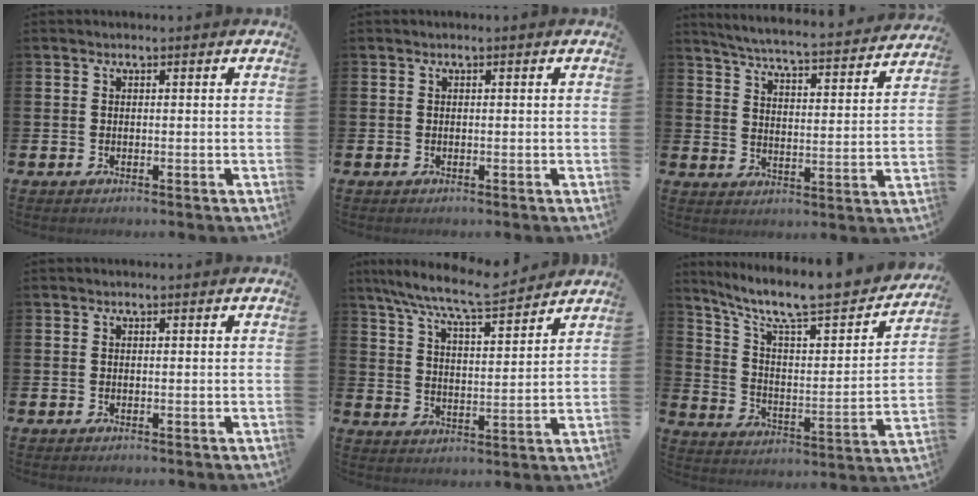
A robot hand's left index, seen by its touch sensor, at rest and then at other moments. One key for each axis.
{"total": 0.0}
{"total": 5.6, "fx": 5.4, "fy": 0.0, "fz": 1.5, "tx": -0.053, "ty": -0.046, "tz": 0.089}
{"total": 0.0}
{"total": 8.9, "fx": 8.1, "fy": 0.8, "fz": 3.5, "tx": -0.097, "ty": -0.043, "tz": 0.145}
{"total": 9.6, "fx": 8.1, "fy": 1.9, "fz": 4.9, "tx": -0.117, "ty": -0.067, "tz": 0.130}